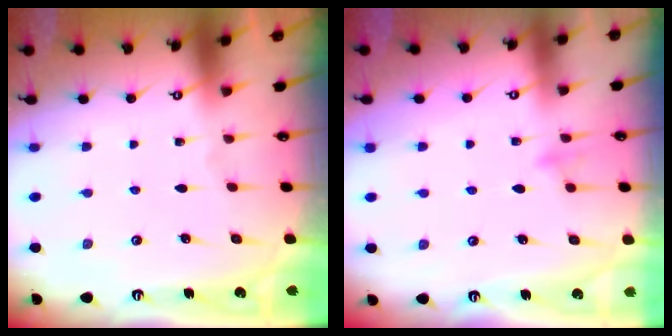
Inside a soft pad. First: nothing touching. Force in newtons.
{"total": 6.7, "press": 6.7, "slide": 0.6}